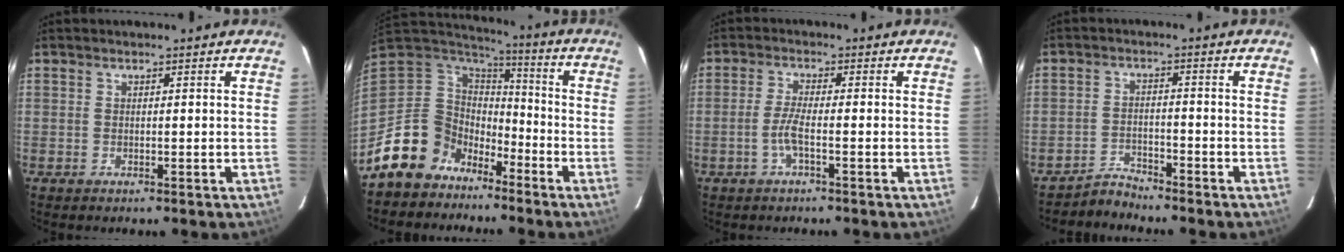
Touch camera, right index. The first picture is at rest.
{"total": 12.9, "force": [-9.0, 9.0, 2.3], "torque": [-0.078, 0.030, -0.161]}
{"total": 3.4, "force": [-1.5, 0.1, 3.1], "torque": [-0.071, 0.000, -0.031]}
{"total": 3.5, "force": [-3.5, 0.4, -0.5], "torque": [0.002, 0.009, -0.064]}